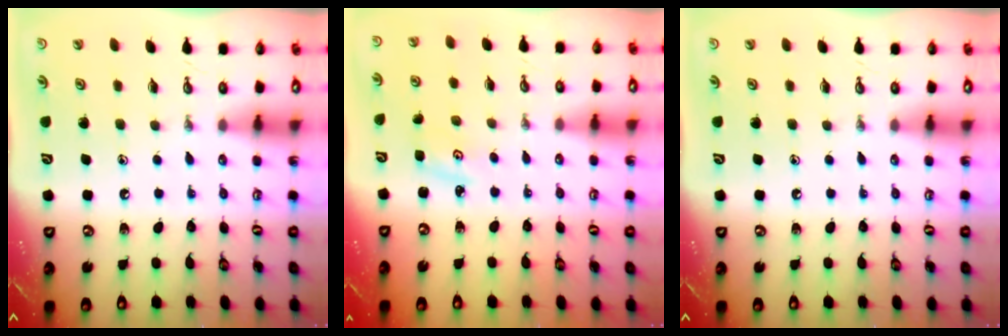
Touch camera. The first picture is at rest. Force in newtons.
{"total": 2.5, "press": 2.5, "slide": 0.3}
{"total": 0.0}